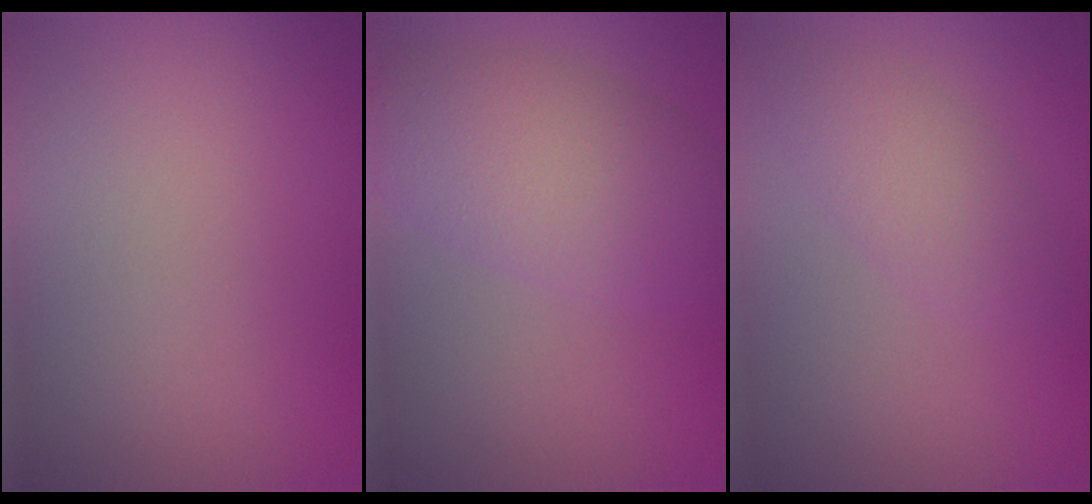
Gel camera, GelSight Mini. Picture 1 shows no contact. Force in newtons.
{"total": 4.3, "press": 4.3, "slide": 0.2}
{"total": 2.6, "press": 2.6, "slide": 0.2}